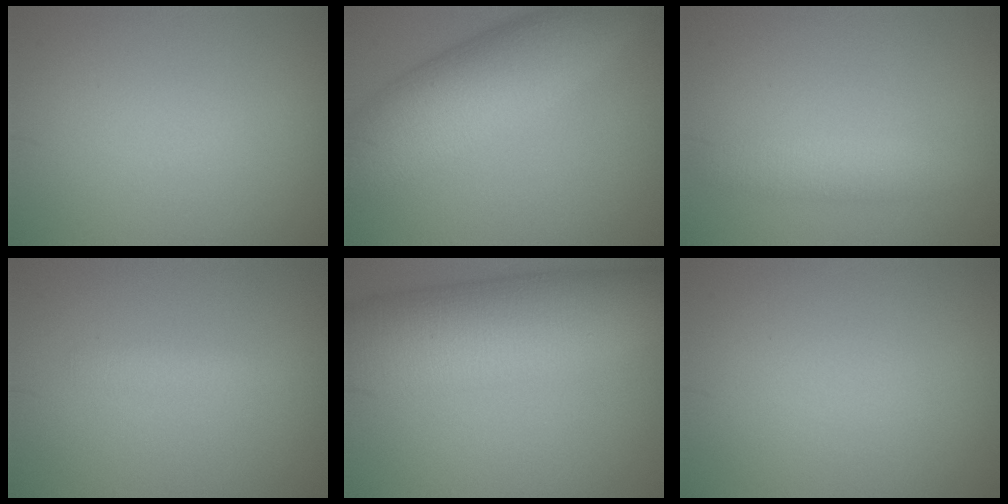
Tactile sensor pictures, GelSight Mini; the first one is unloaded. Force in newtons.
{"total": 8.0, "press": 8.0, "slide": 0.2}
{"total": 2.6, "press": 2.6, "slide": 0.1}
{"total": 1.1, "press": 1.1, "slide": 0.1}
{"total": 10.7, "press": 10.7, "slide": 0.3}
{"total": 0.0}